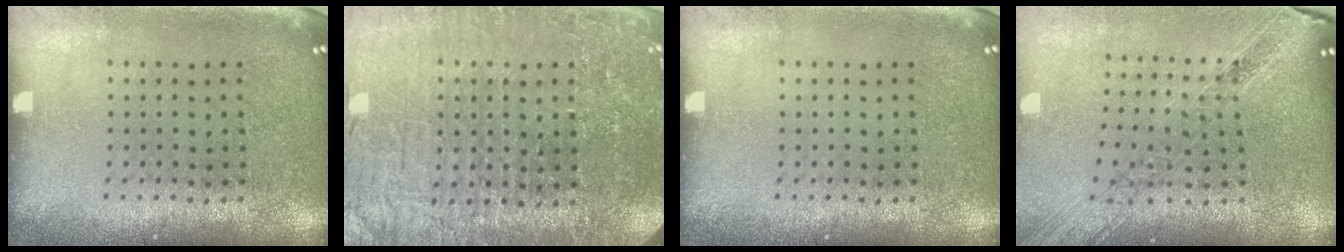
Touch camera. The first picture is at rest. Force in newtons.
{"total": 4.5, "press": 4.3, "slide": 1.4}
{"total": 0.0}
{"total": 1.2, "press": 1.2, "slide": 0.3}